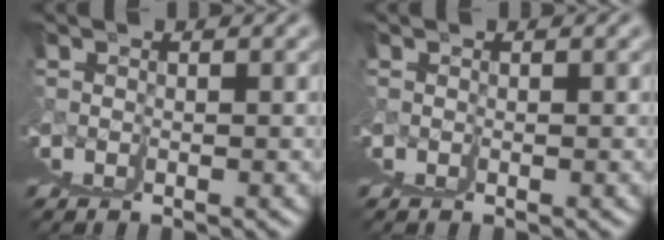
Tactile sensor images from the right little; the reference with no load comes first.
{"total": 0.0}